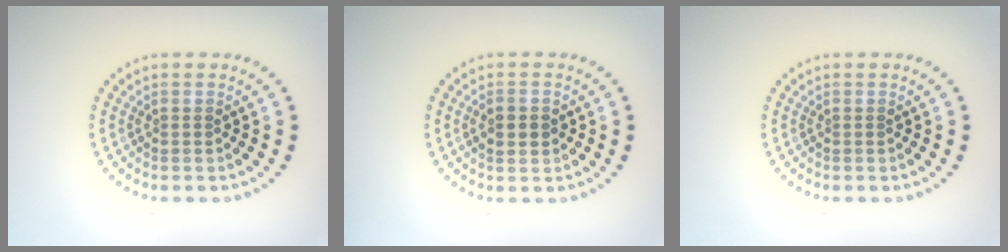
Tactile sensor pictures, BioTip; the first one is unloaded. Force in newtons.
{"total": 1.8, "press": 1.8, "slide": 0.0}
{"total": 0.0}